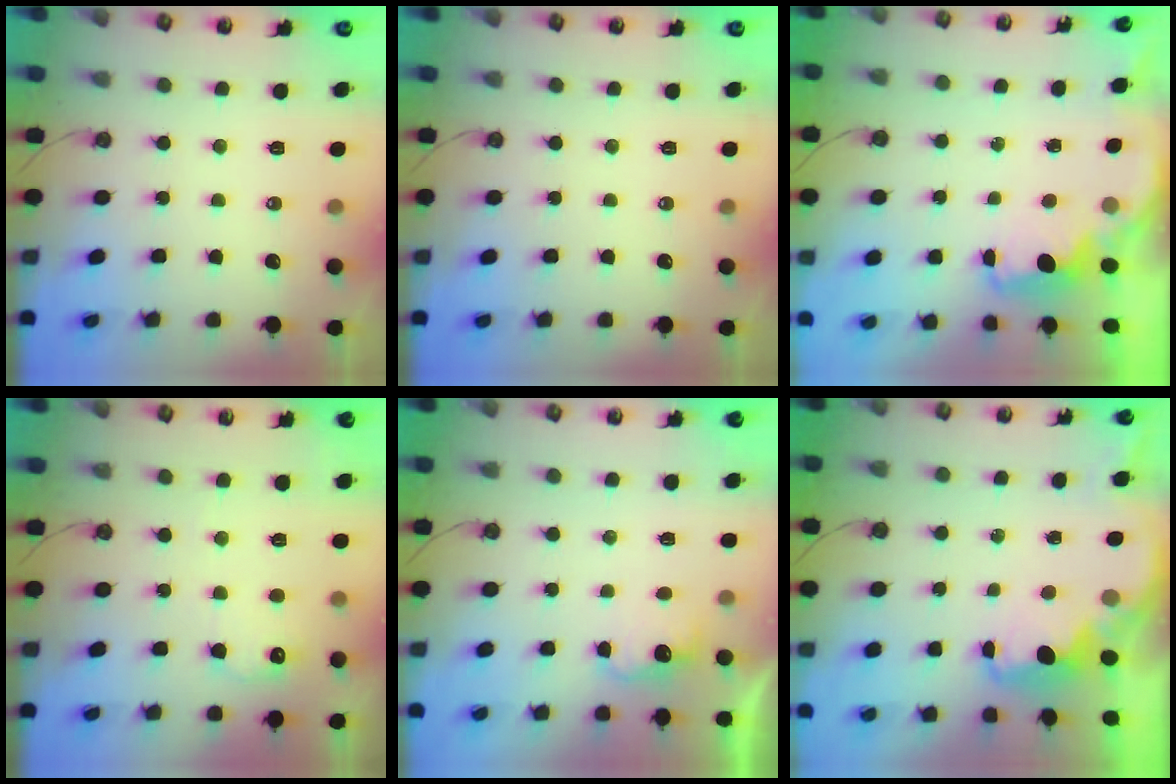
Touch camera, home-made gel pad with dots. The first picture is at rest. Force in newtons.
{"total": 0.0}
{"total": 2.1, "press": 1.9, "slide": 0.8}
{"total": 7.1, "press": 7.1, "slide": 0.5}
{"total": 3.4, "press": 3.3, "slide": 1.0}
{"total": 2.3, "press": 2.2, "slide": 0.9}